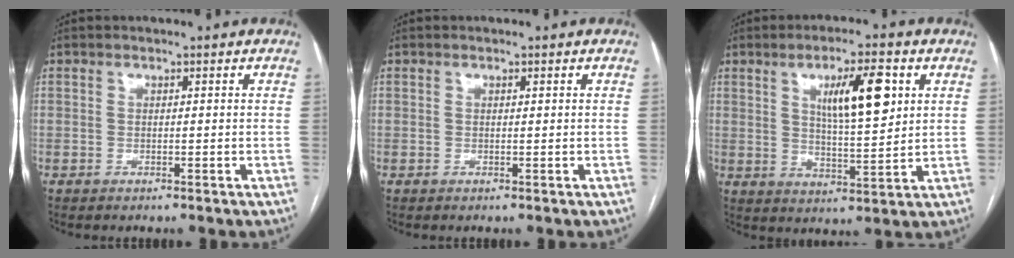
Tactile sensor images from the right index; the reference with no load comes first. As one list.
[{"total": 0.0}, {"total": 10.3, "force": [3.7, 2.1, 9.3], "torque": [-0.154, 0.001, 0.064]}]